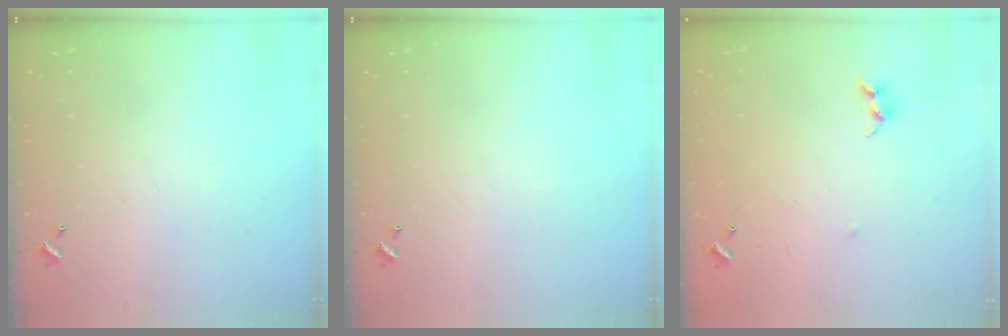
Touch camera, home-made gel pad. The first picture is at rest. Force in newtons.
{"total": 0.0}
{"total": 6.4, "press": 6.4, "slide": 0.4}